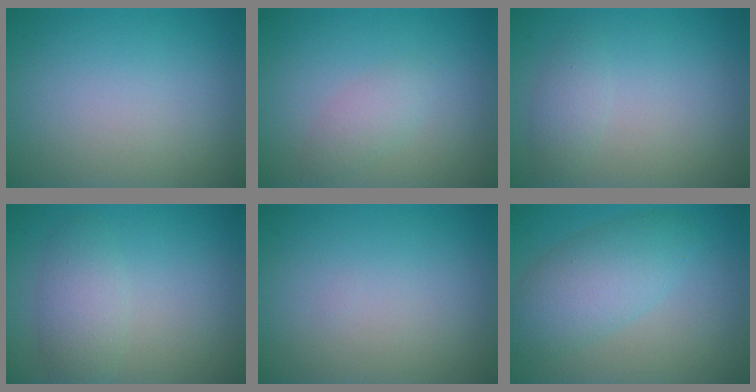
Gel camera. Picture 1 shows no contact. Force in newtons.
{"total": 1.7, "press": 1.7, "slide": 0.0}
{"total": 1.4, "press": 1.4, "slide": 0.1}
{"total": 2.7, "press": 2.7, "slide": 0.1}
{"total": 0.0}
{"total": 5.0, "press": 5.0, "slide": 0.3}